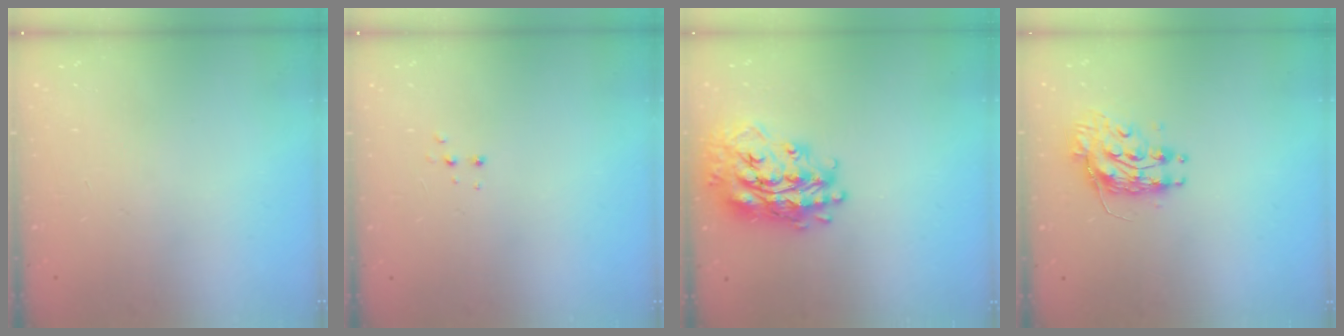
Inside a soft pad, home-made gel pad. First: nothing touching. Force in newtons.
{"total": 2.7, "press": 2.7, "slide": 0.5}
{"total": 21.6, "press": 21.5, "slide": 1.8}
{"total": 9.3, "press": 9.2, "slide": 0.6}